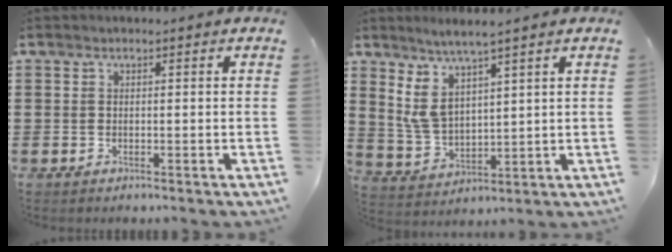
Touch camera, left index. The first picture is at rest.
{"total": 6.4, "force": [3.6, 2.4, 4.7], "torque": [-0.115, -0.009, 0.062]}